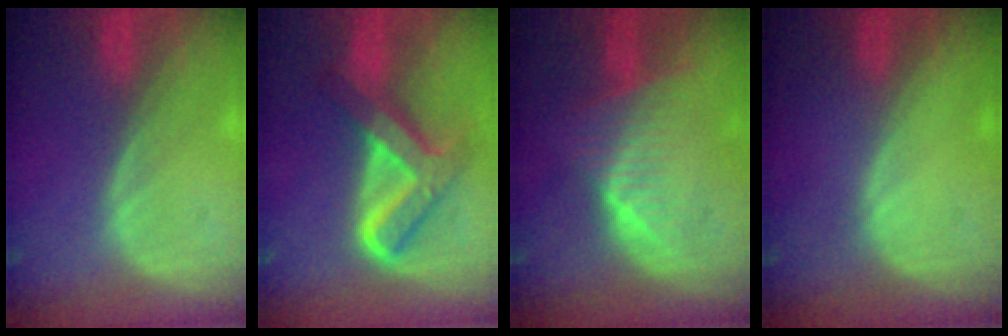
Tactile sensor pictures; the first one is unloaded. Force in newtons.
{"total": 8.0, "press": 8.0, "slide": 0.6}
{"total": 7.4, "press": 6.7, "slide": 3.2}
{"total": 0.6, "press": 0.1, "slide": 0.6}